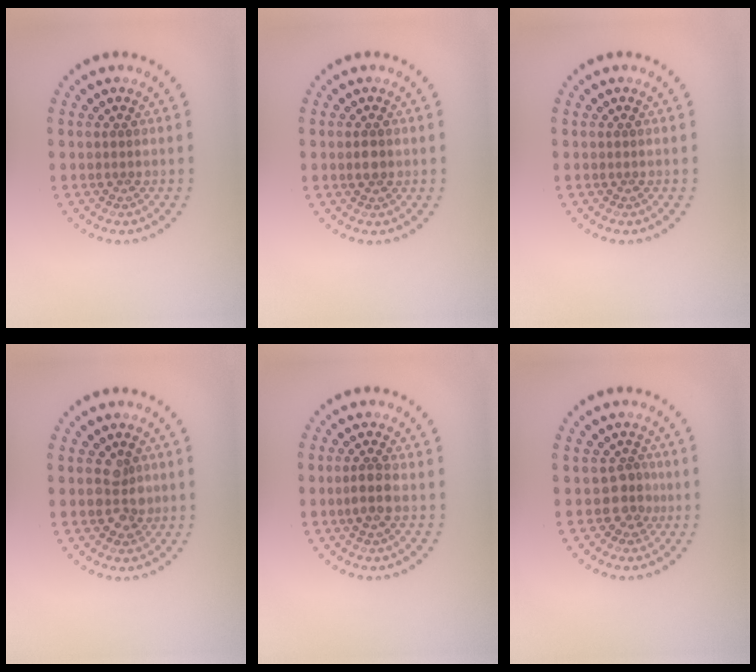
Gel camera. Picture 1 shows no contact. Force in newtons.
{"total": 1.4, "press": 1.4, "slide": 0.1}
{"total": 0.0}
{"total": 2.4, "press": 2.4, "slide": 0.5}
{"total": 2.0, "press": 1.8, "slide": 0.8}
{"total": 2.1, "press": 1.7, "slide": 1.3}